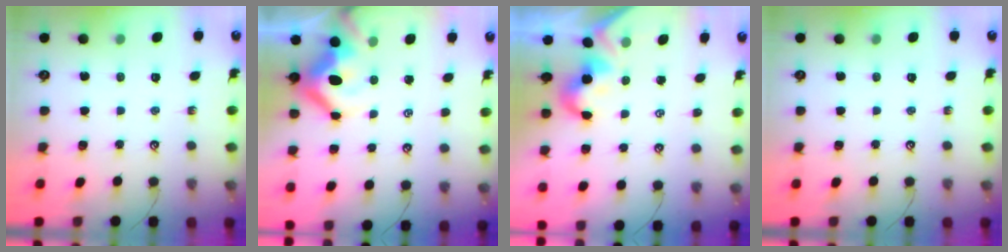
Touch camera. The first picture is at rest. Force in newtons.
{"total": 9.9, "press": 9.8, "slide": 1.8}
{"total": 2.1, "press": 2.0, "slide": 0.5}
{"total": 0.0}